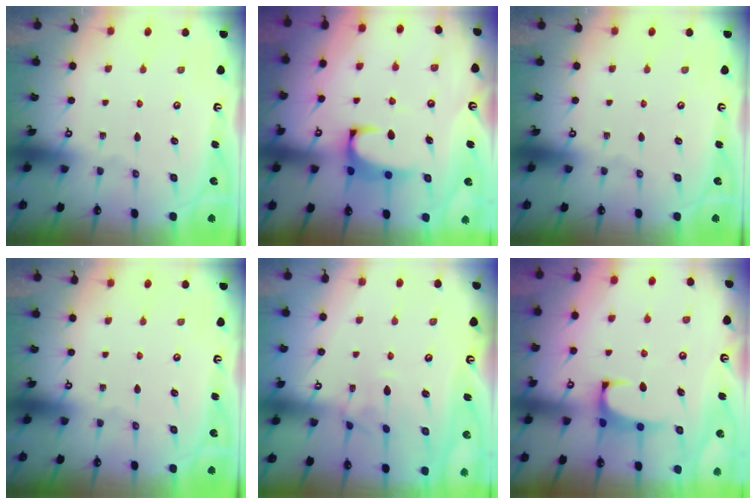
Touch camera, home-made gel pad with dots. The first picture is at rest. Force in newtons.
{"total": 2.2, "press": 2.0, "slide": 0.9}
{"total": 0.0}
{"total": 0.0}
{"total": 0.8, "press": 0.1, "slide": 0.7}
{"total": 1.3, "press": 1.0, "slide": 0.7}